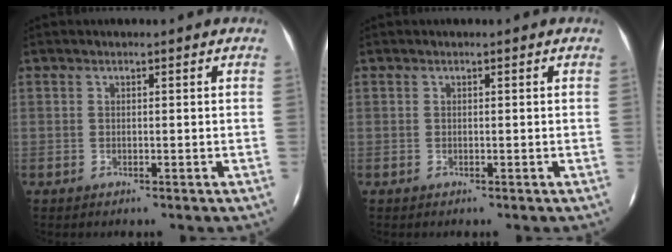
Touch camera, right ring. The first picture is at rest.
{"total": 0.0}